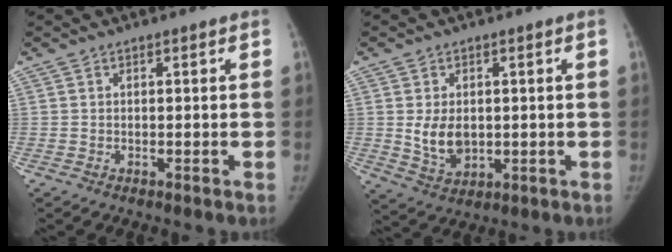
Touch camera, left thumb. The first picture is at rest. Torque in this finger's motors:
{"motor_torque": [-0.21, 0.50, 0.33, 0.39, 0.07]}